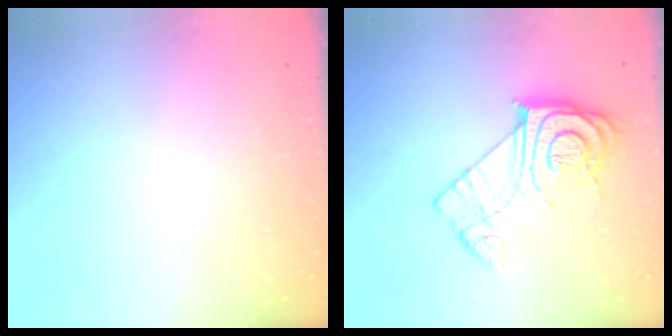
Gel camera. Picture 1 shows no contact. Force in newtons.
{"total": 13.5, "press": 13.5, "slide": 1.0}